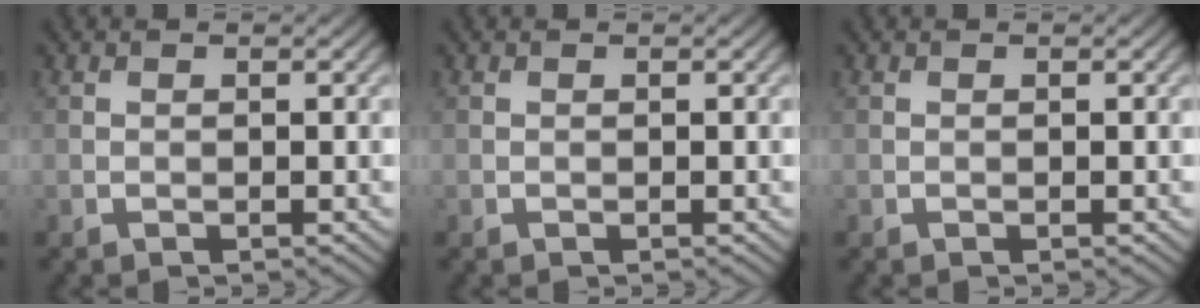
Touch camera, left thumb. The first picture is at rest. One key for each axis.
{"total": 0.0}
{"total": 0.0}